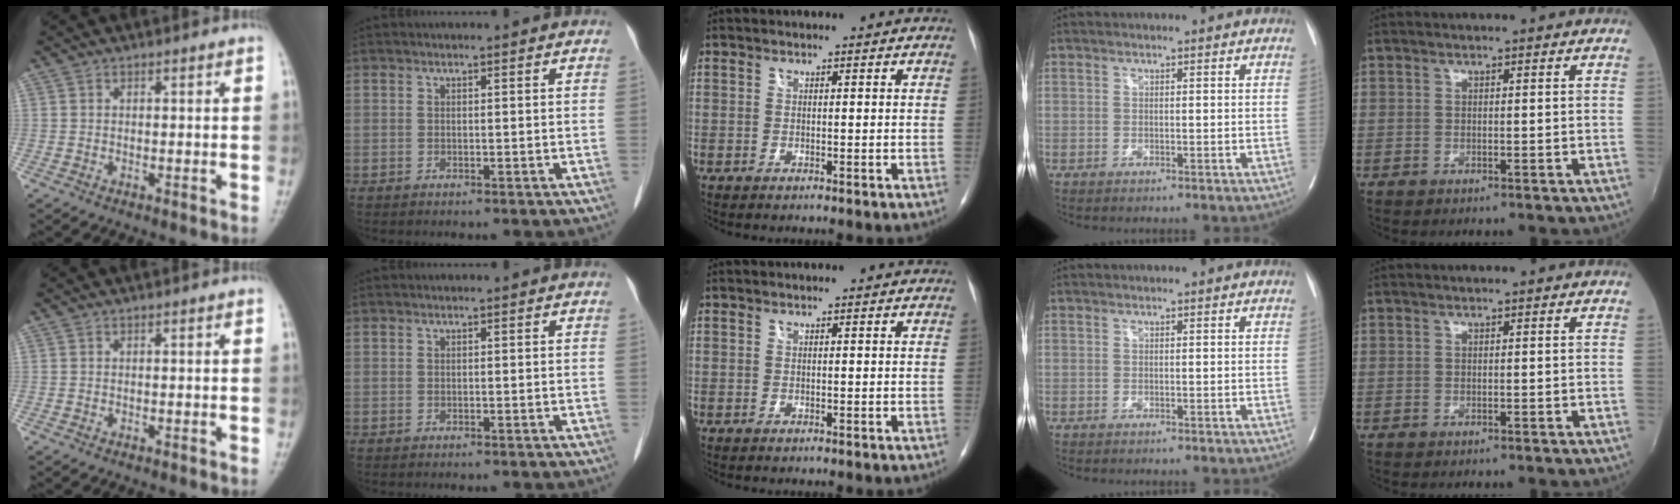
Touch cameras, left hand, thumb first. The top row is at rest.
{}